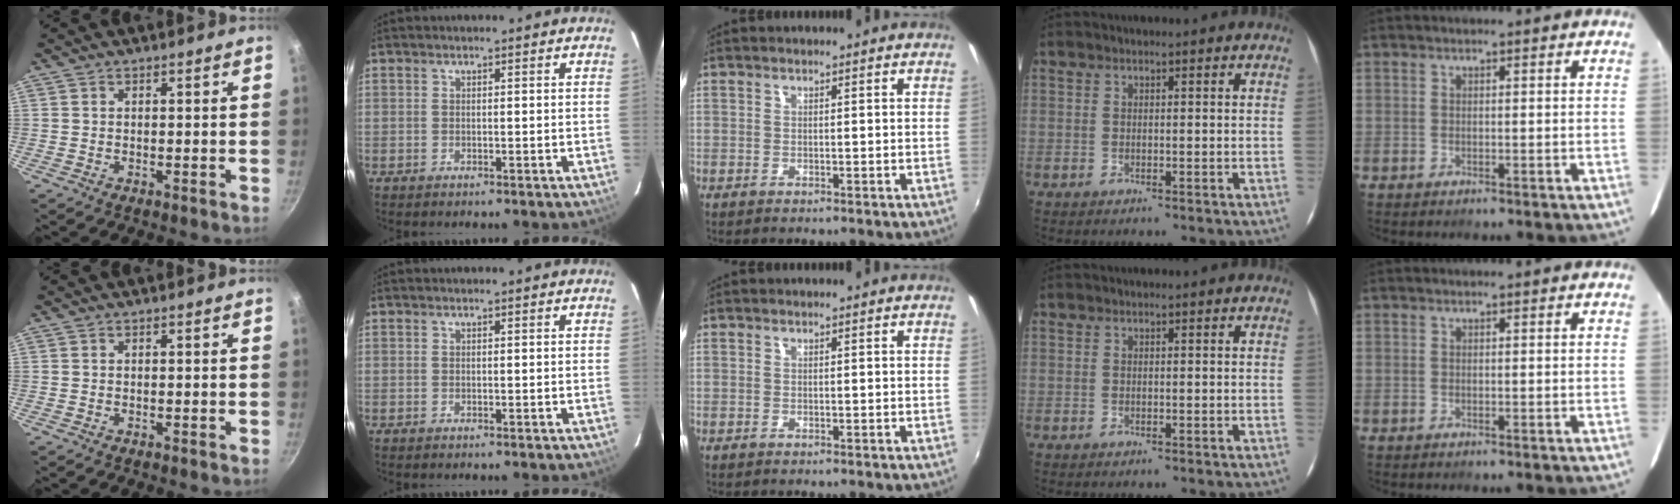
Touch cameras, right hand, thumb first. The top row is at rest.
{}